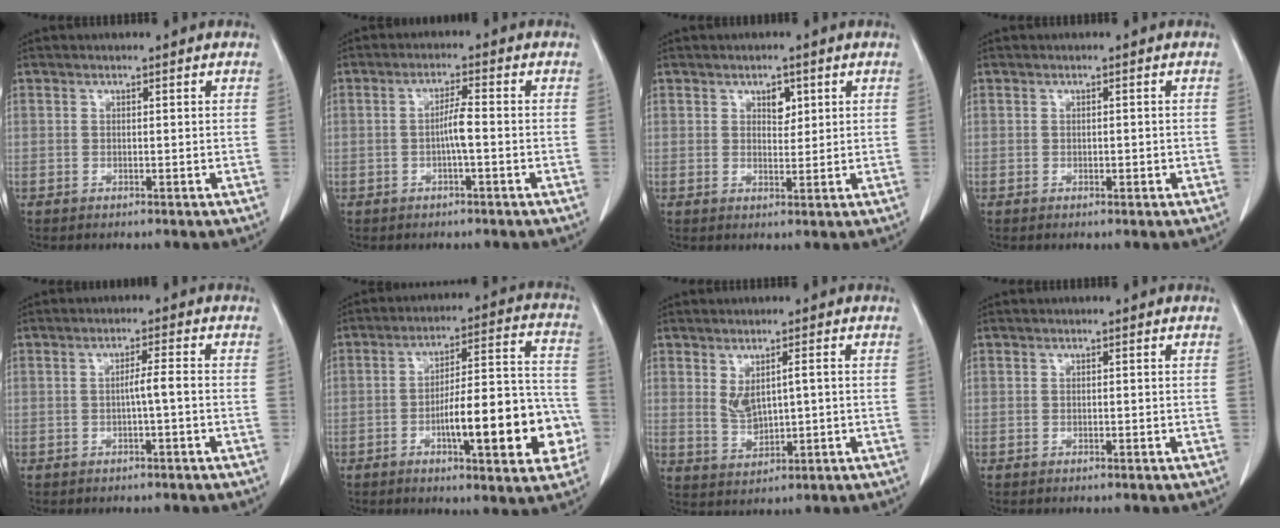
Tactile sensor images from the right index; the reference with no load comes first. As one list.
[{"total": 3.2, "force": [-0.6, 0.0, 3.1], "torque": [-0.057, 0.003, -0.011]}, {"total": 2.6, "force": [1.3, 1.5, 1.6], "torque": [-0.020, -0.001, 0.021]}, {"total": 0.8, "force": [-0.1, 0.4, 0.6], "torque": [-0.010, -0.001, 0.001]}, {"total": 2.4, "force": [-0.6, -0.3, 2.3], "torque": [-0.035, 0.002, -0.009]}, {"total": 16.7, "force": [-5.1, 3.6, 15.4], "torque": [-0.216, 0.025, -0.070]}, {"total": 4.1, "force": [0.7, 1.5, 3.8], "torque": [-0.076, 0.000, 0.027]}, {"total": 0.0}]